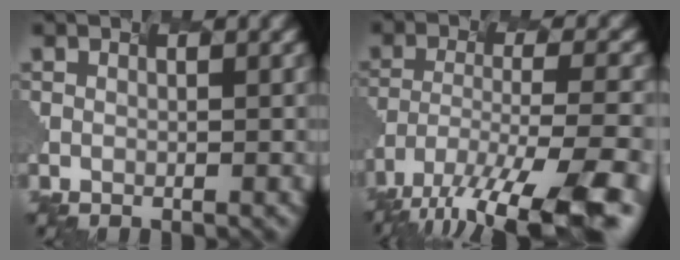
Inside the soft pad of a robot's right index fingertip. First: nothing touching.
{"total": 13.2, "force": [-9.9, 3.0, 8.2], "torque": [-0.168, -0.030, -0.141]}